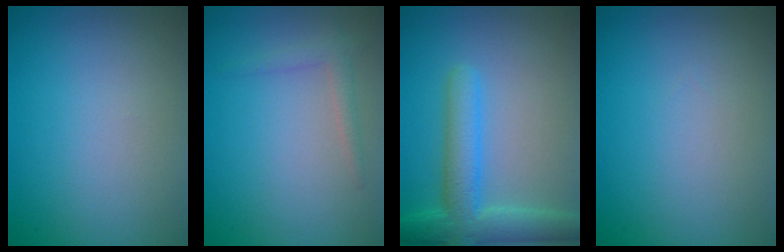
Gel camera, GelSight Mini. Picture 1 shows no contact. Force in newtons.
{"total": 1.5, "press": 1.4, "slide": 0.1}
{"total": 5.1, "press": 5.1, "slide": 0.5}
{"total": 0.0}